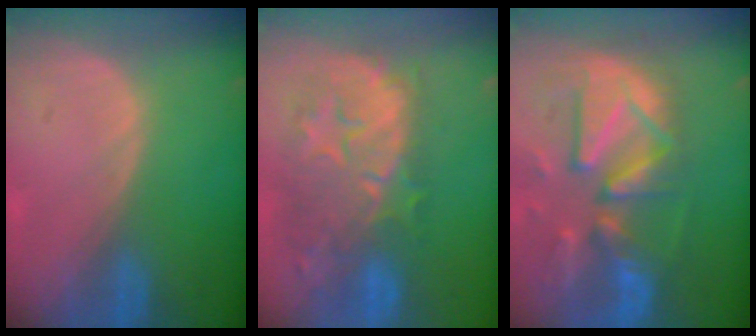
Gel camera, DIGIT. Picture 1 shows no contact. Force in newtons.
{"total": 11.6, "press": 10.7, "slide": 4.5}
{"total": 13.0, "press": 11.3, "slide": 6.4}